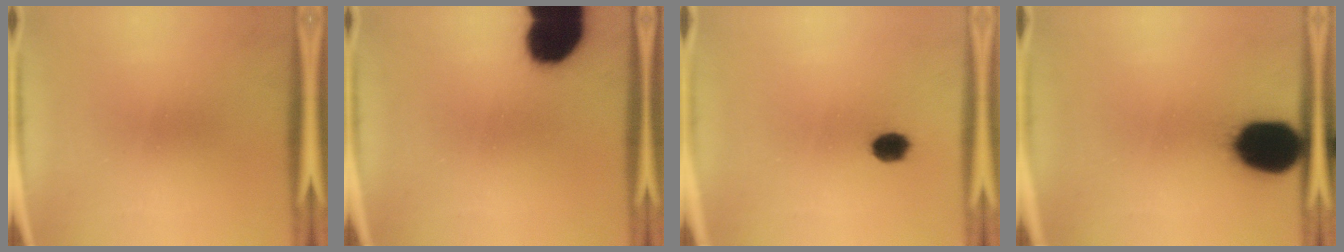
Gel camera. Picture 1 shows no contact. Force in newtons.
{"total": 16.2}
{"total": 3.9}
{"total": 17.1}